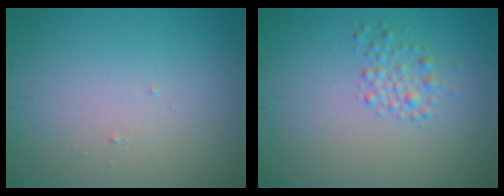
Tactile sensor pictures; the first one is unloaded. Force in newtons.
{"total": 1.8, "press": 1.8, "slide": 0.1}